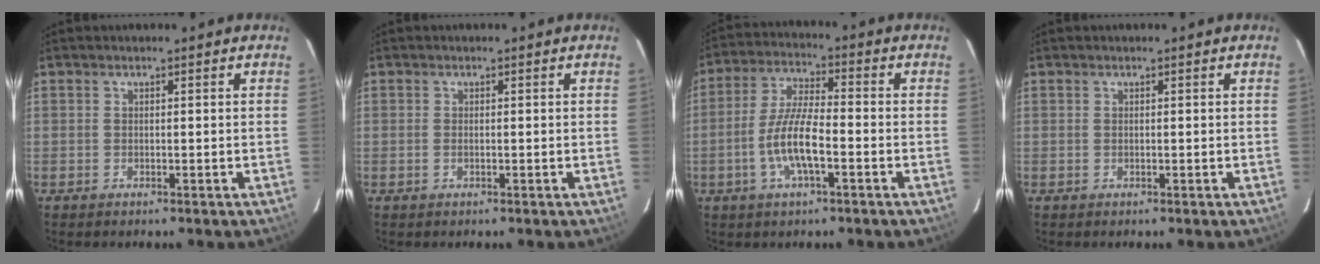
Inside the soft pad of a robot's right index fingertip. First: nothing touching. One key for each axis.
{"total": 0.6, "fx": -0.2, "fy": 0.3, "fz": 0.4, "tx": -0.009, "ty": 0.000, "tz": -0.003}
{"total": 9.4, "fx": -3.3, "fy": 2.3, "fz": 8.5, "tx": -0.174, "ty": 0.003, "tz": -0.063}
{"total": 0.0}